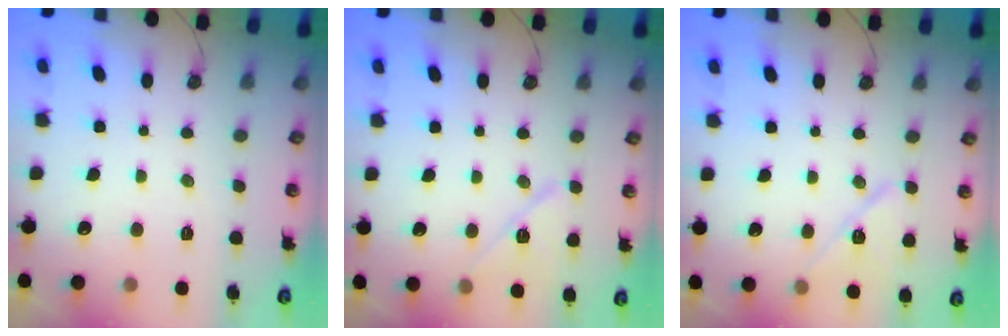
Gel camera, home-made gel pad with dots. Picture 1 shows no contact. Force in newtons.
{"total": 10.2, "press": 10.1, "slide": 0.9}
{"total": 10.8, "press": 10.0, "slide": 4.0}